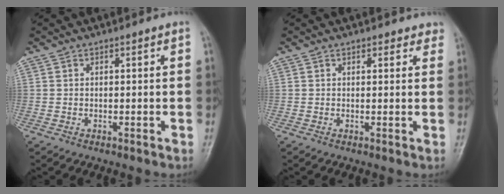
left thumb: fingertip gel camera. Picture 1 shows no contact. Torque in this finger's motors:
{"motor_torque": [-0.10, 0.11, 0.03, 0.04, 0.06]}